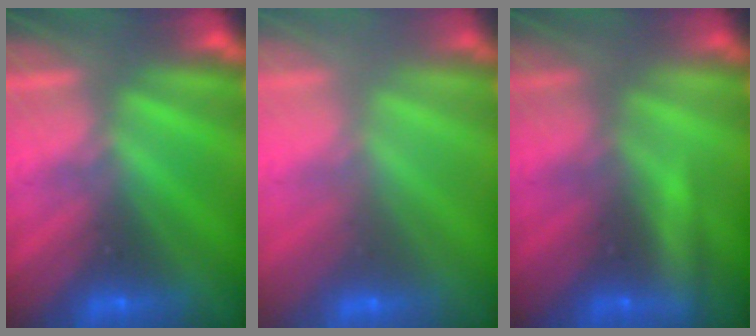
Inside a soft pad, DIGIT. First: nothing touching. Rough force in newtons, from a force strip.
{"total": 2.9}
{"total": 2.1}